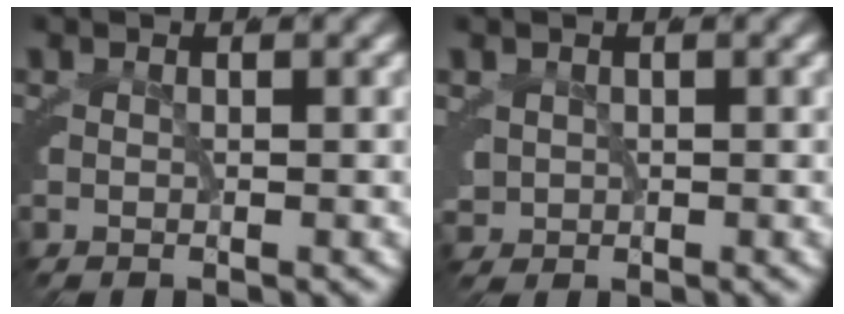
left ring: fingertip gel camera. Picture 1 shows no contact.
{"total": 1.9, "force": [0.2, 1.8, 0.5], "torque": [-0.031, -0.015, 0.014]}